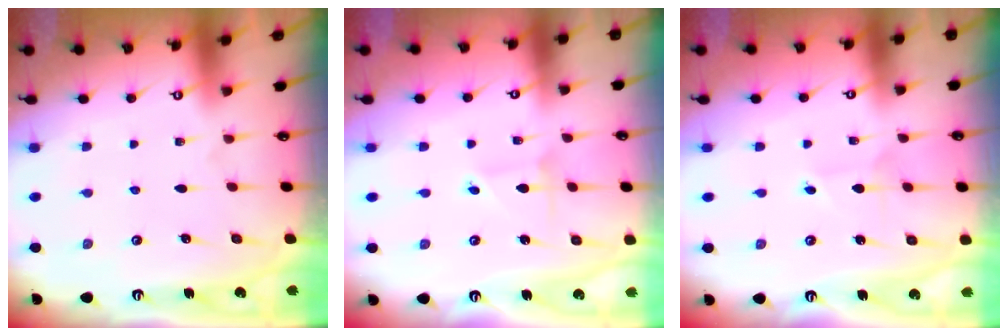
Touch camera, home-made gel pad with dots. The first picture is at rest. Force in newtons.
{"total": 2.2, "press": 2.2, "slide": 0.1}
{"total": 2.4, "press": 2.3, "slide": 0.2}